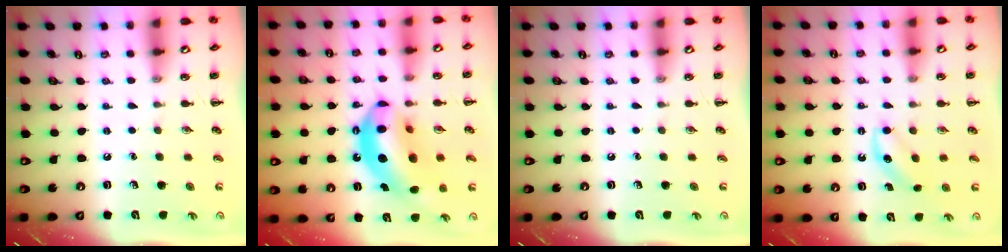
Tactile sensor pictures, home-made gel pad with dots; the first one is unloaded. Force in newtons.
{"total": 17.5, "press": 16.8, "slide": 4.8}
{"total": 0.0}
{"total": 5.1, "press": 4.8, "slide": 1.4}